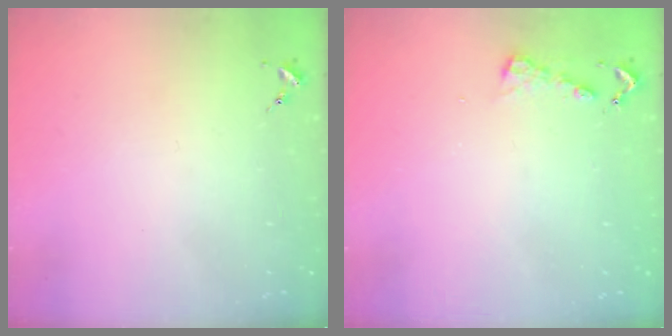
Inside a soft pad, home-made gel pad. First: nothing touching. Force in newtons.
{"total": 4.6, "press": 4.6, "slide": 0.4}